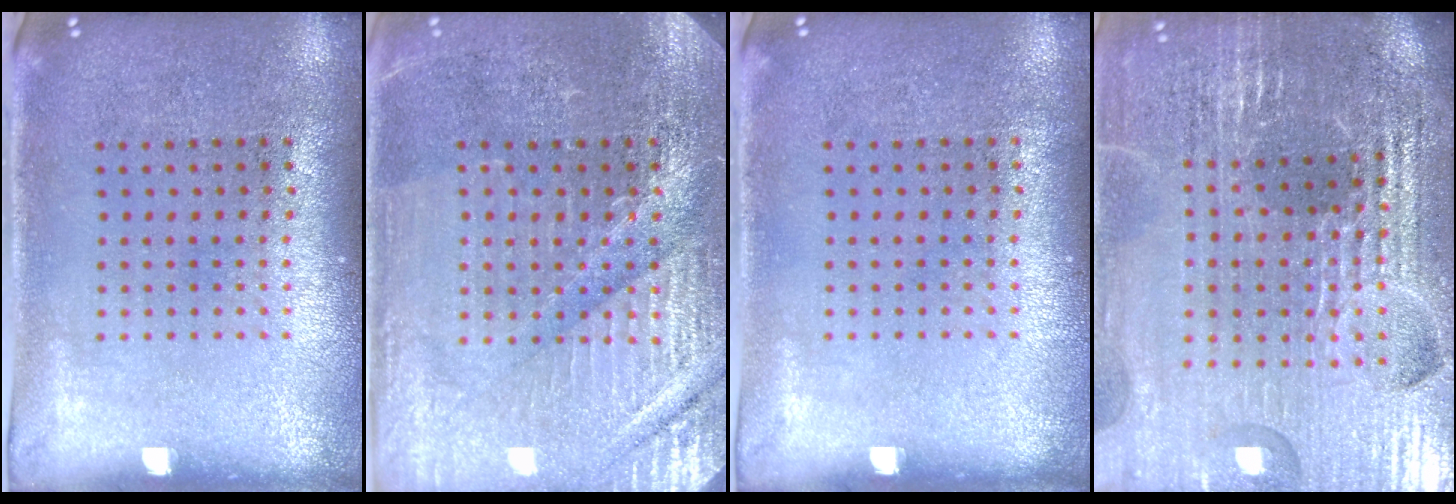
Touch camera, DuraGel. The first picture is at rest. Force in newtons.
{"total": 4.2, "press": 4.1, "slide": 1.2}
{"total": 0.0}
{"total": 5.4, "press": 4.9, "slide": 2.1}